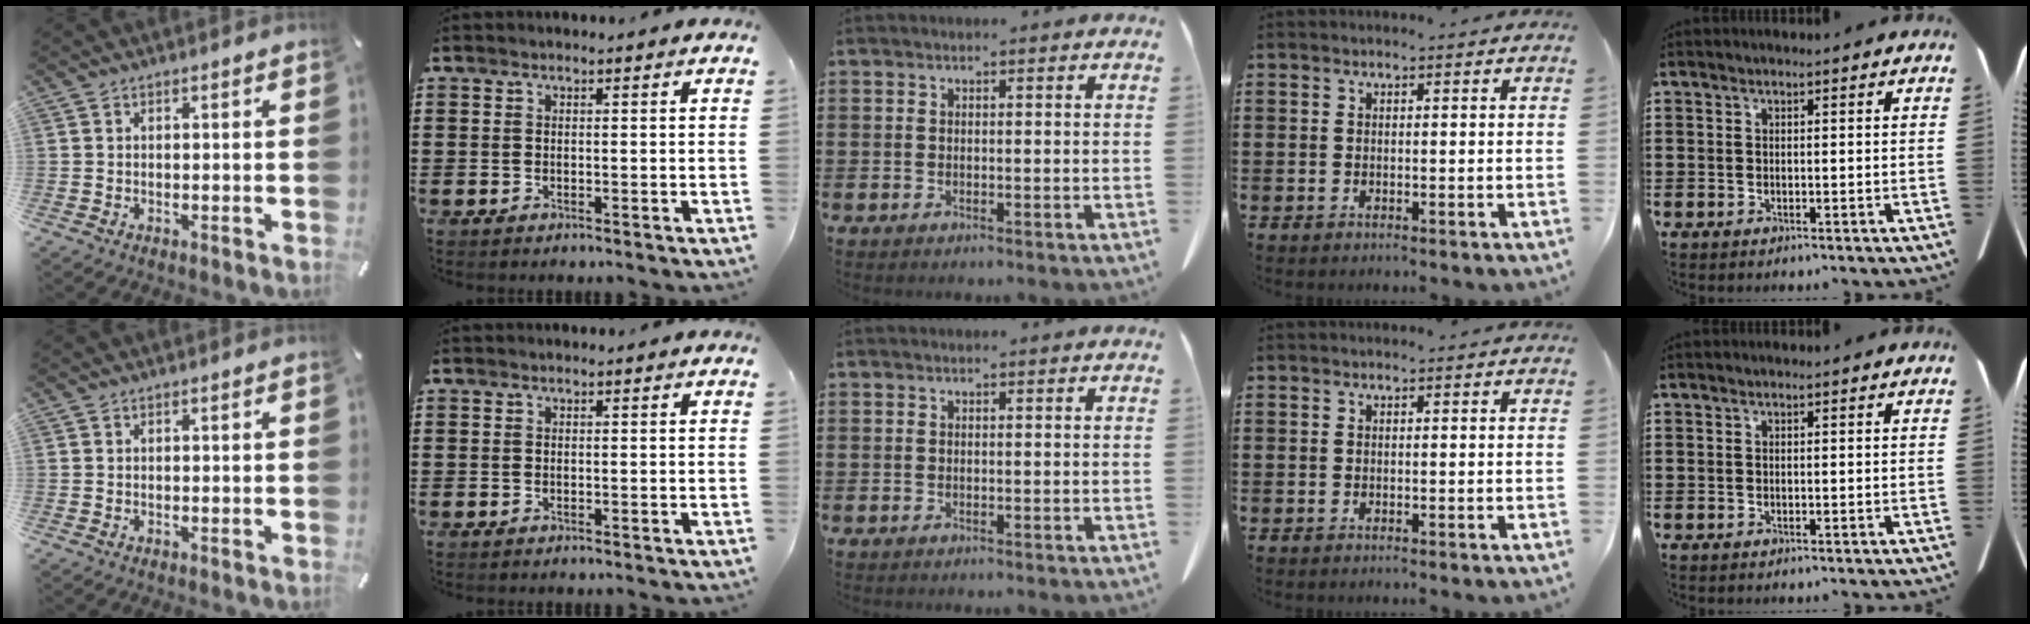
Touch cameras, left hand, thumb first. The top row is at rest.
{}